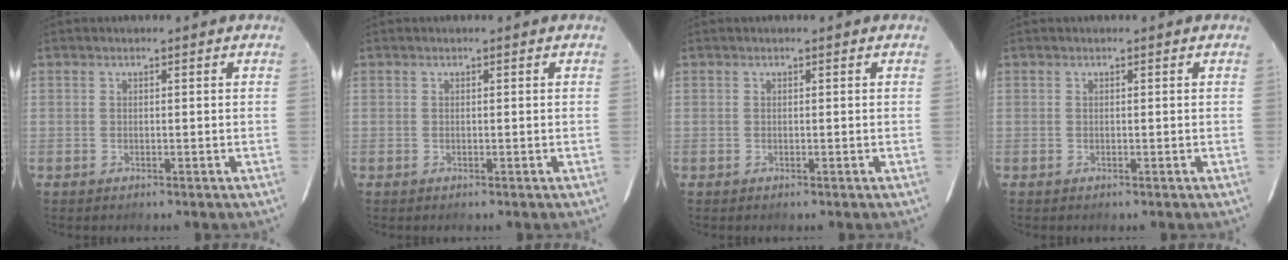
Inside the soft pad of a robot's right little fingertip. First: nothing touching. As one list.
[{"total": 0.0}, {"total": 0.0}, {"total": 0.0}]